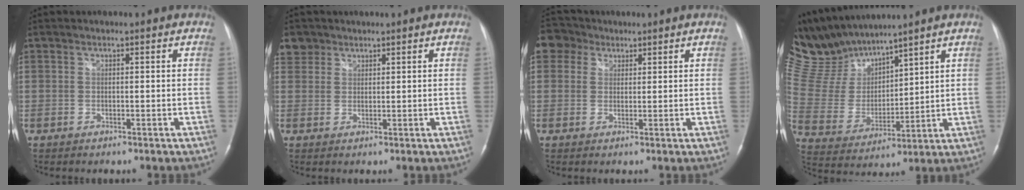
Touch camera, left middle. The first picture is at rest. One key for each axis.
{"total": 3.3, "fx": 2.3, "fy": 2.5, "fz": 0.0, "tx": 0.005, "ty": 0.009, "tz": 0.042}
{"total": 4.7, "fx": 2.5, "fy": 3.9, "fz": 0.7, "tx": -0.021, "ty": 0.021, "tz": 0.048}
{"total": 12.2, "fx": 11.6, "fy": 2.3, "fz": 3.0, "tx": -0.087, "ty": 0.014, "tz": 0.248}